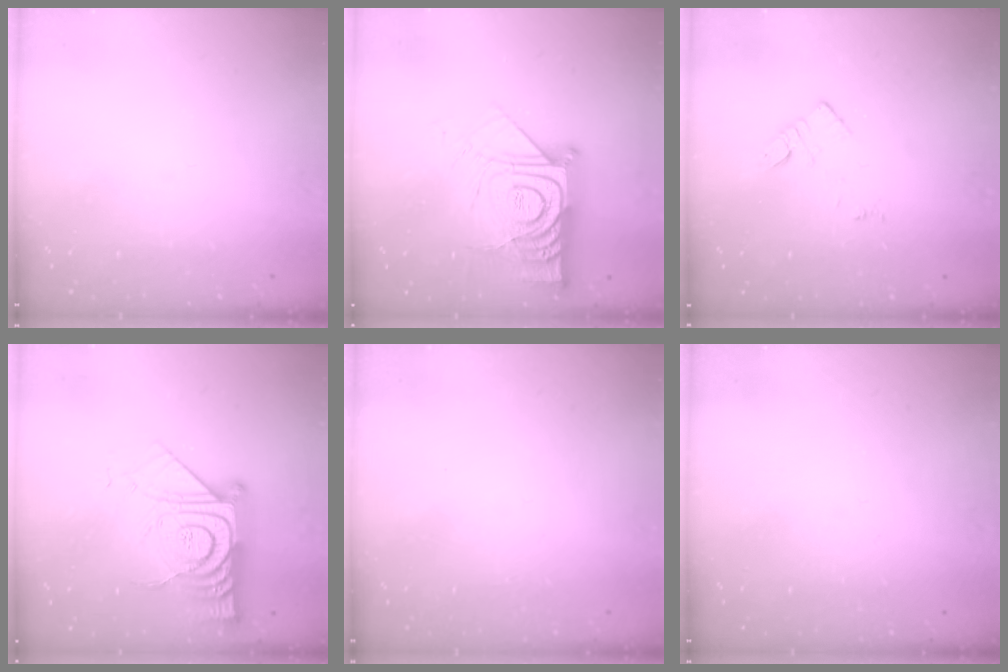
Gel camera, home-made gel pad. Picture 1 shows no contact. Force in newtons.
{"total": 17.1, "press": 17.0, "slide": 1.5}
{"total": 5.8, "press": 5.8, "slide": 0.6}
{"total": 17.3, "press": 17.2, "slide": 1.2}
{"total": 1.7, "press": 1.7, "slide": 0.1}
{"total": 0.0}